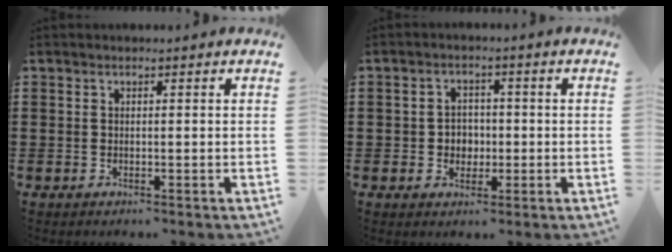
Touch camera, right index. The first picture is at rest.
{"total": 2.9, "force": [-0.6, 2.6, 1.1], "torque": [-0.030, 0.005, -0.017]}